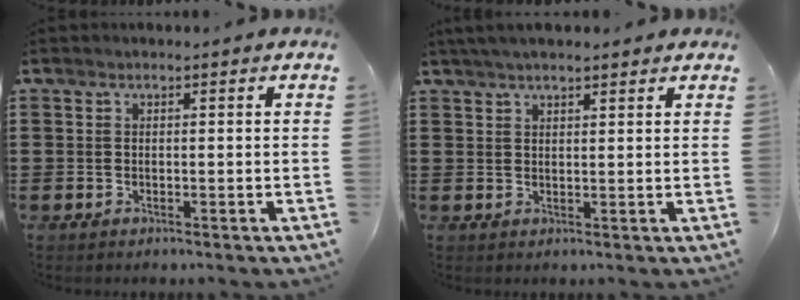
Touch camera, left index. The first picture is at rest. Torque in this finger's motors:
{"motor_torque": [2.14, 0.00, 0.82, 0.21]}